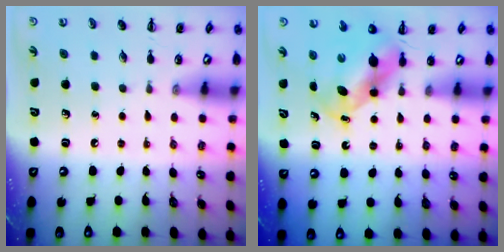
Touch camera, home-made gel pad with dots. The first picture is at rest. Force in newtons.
{"total": 5.3, "press": 5.2, "slide": 1.1}